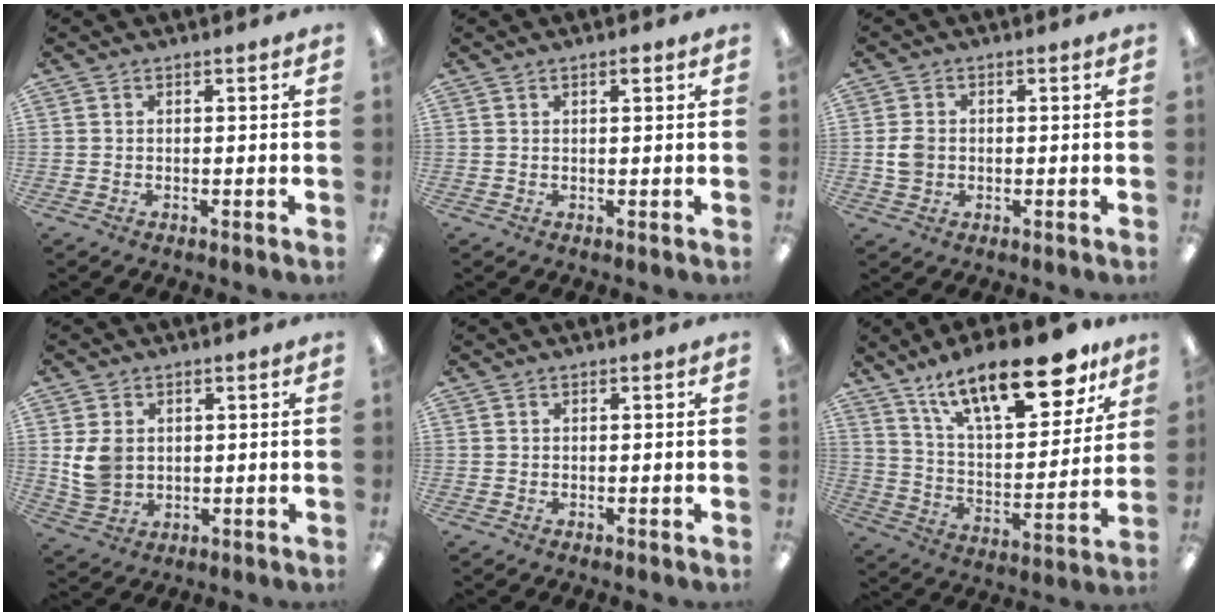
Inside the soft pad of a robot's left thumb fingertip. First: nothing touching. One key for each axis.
{"total": 1.5, "fx": 1.0, "fy": 0.4, "fz": 1.1, "tx": -0.016, "ty": -0.002, "tz": 0.014}
{"total": 4.1, "fx": -0.2, "fy": 3.4, "fz": 2.3, "tx": -0.048, "ty": 0.005, "tz": -0.004}
{"total": 6.3, "fx": 1.3, "fy": 5.2, "fz": 3.3, "tx": -0.058, "ty": 0.004, "tz": 0.027}
{"total": 0.0}
{"total": 24.2, "fx": 15.7, "fy": 9.5, "fz": 15.8, "tx": -0.240, "ty": -0.092, "tz": 0.263}